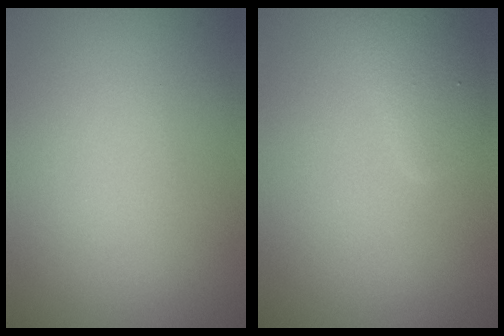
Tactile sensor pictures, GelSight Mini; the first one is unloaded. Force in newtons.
{"total": 2.6, "press": 2.6, "slide": 0.1}